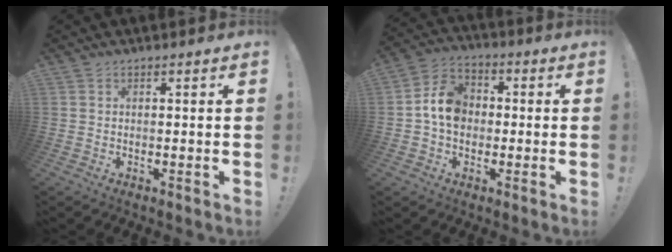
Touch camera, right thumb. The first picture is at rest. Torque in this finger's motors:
{"motor_torque": [1.23, 1.62, 0.49, -0.47, 0.21]}